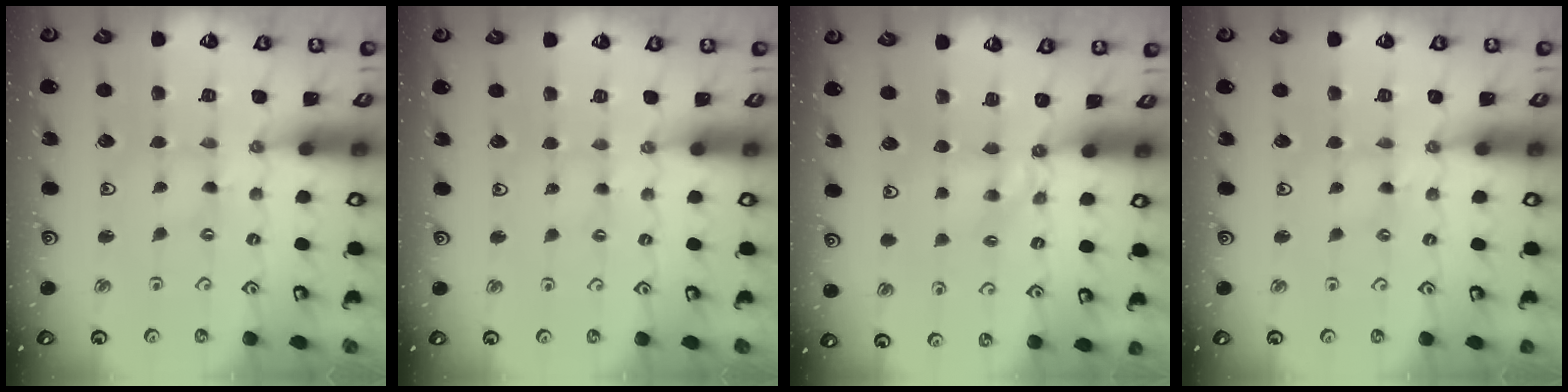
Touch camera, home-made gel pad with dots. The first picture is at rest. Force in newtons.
{"total": 1.4, "press": 1.4, "slide": 0.3}
{"total": 4.6, "press": 4.5, "slide": 0.8}
{"total": 0.9, "press": 0.8, "slide": 0.2}